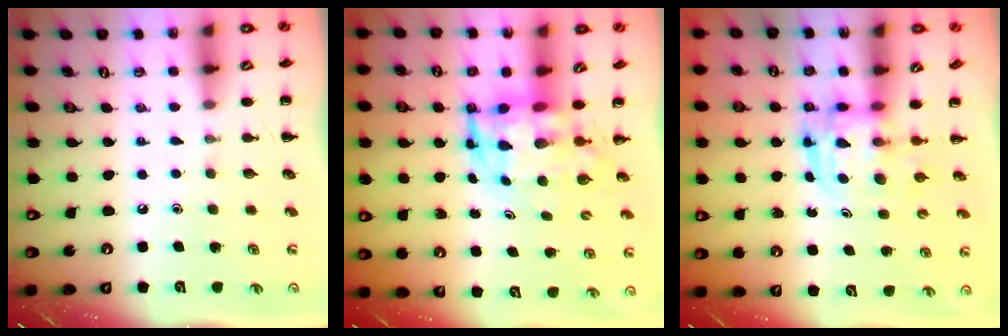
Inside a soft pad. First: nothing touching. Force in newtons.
{"total": 5.7, "press": 5.5, "slide": 1.8}
{"total": 3.0, "press": 3.0, "slide": 0.3}